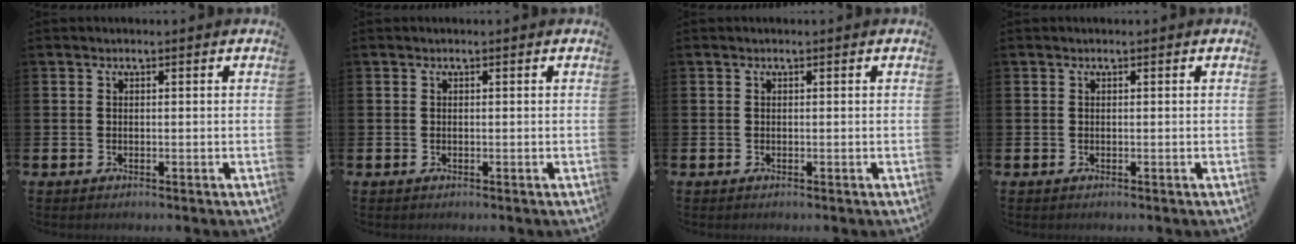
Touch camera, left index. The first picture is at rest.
{"total": 0.0}
{"total": 0.0}
{"total": 0.0}